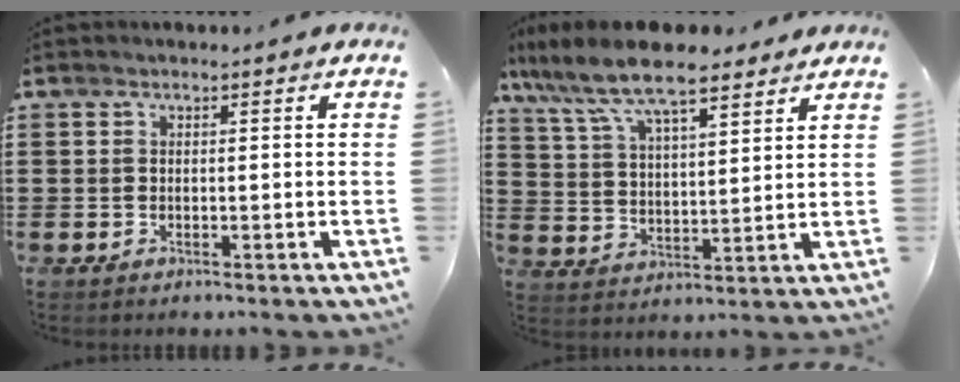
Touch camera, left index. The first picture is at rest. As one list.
[{"total": 10.1, "force": [8.2, 2.4, 5.2], "torque": [-0.130, -0.024, 0.147]}]